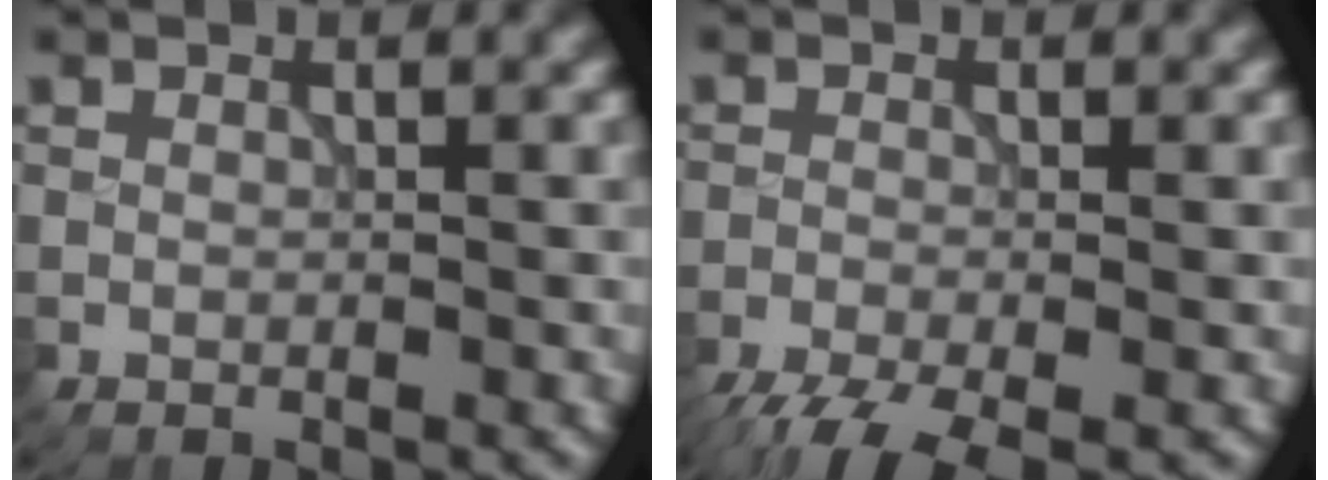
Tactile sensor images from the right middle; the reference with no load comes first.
{"total": 5.9, "force": [-4.3, 1.4, 3.8], "torque": [-0.069, -0.028, -0.084]}